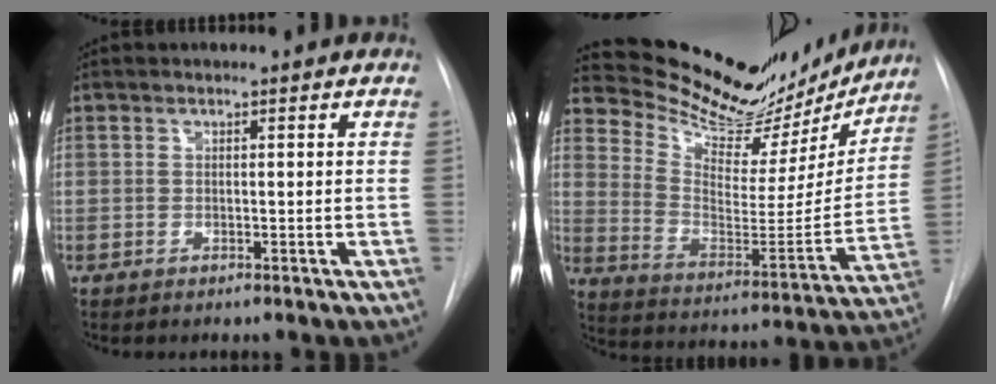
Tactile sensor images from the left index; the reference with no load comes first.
{"total": 22.3, "force": [20.5, 6.1, 6.5], "torque": [-0.097, -0.042, 0.289]}